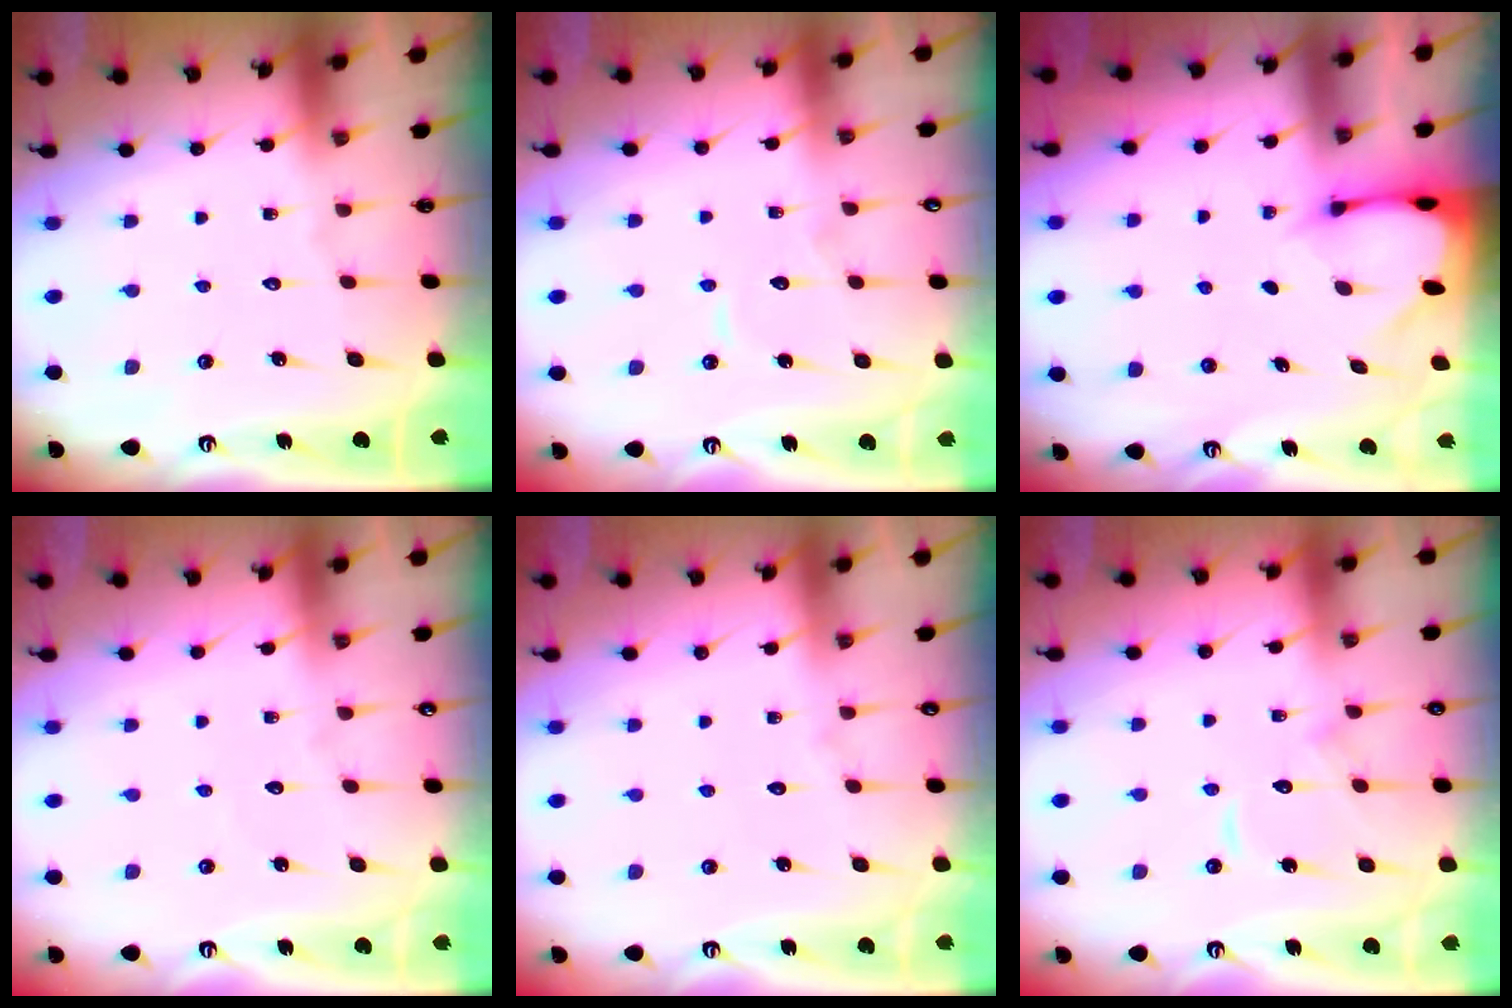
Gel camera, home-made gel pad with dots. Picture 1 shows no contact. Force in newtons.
{"total": 4.8, "press": 4.8, "slide": 0.4}
{"total": 2.0, "press": 2.0, "slide": 0.1}
{"total": 2.4, "press": 2.4, "slide": 0.2}
{"total": 3.4, "press": 3.4, "slide": 0.2}
{"total": 7.7, "press": 7.7, "slide": 0.8}